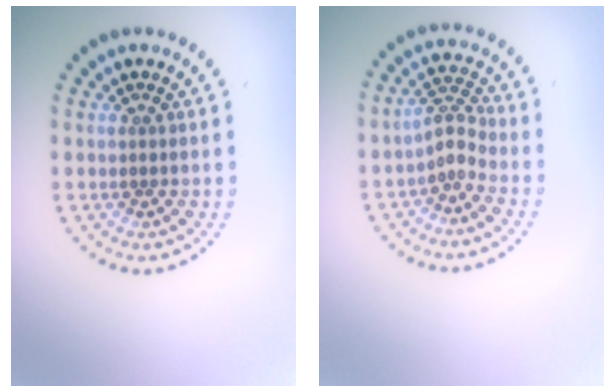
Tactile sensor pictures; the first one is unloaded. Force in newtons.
{"total": 2.2, "press": 1.5, "slide": 1.6}